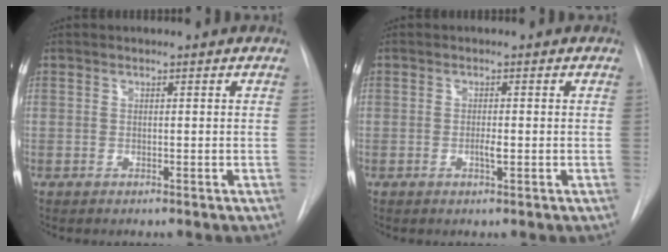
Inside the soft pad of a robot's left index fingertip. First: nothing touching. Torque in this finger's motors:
{"motor_torque": [0.43, 0.23, 0.02, 0.00]}